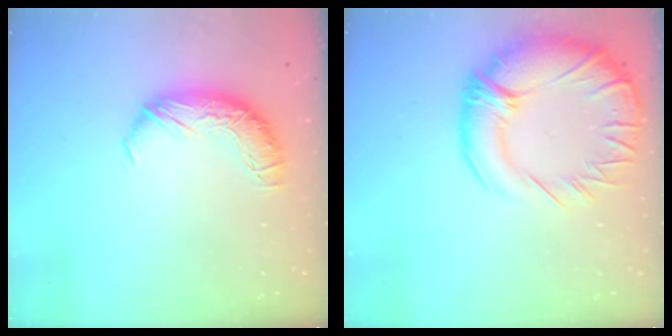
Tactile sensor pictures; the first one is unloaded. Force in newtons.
{"total": 12.7, "press": 11.4, "slide": 5.6}